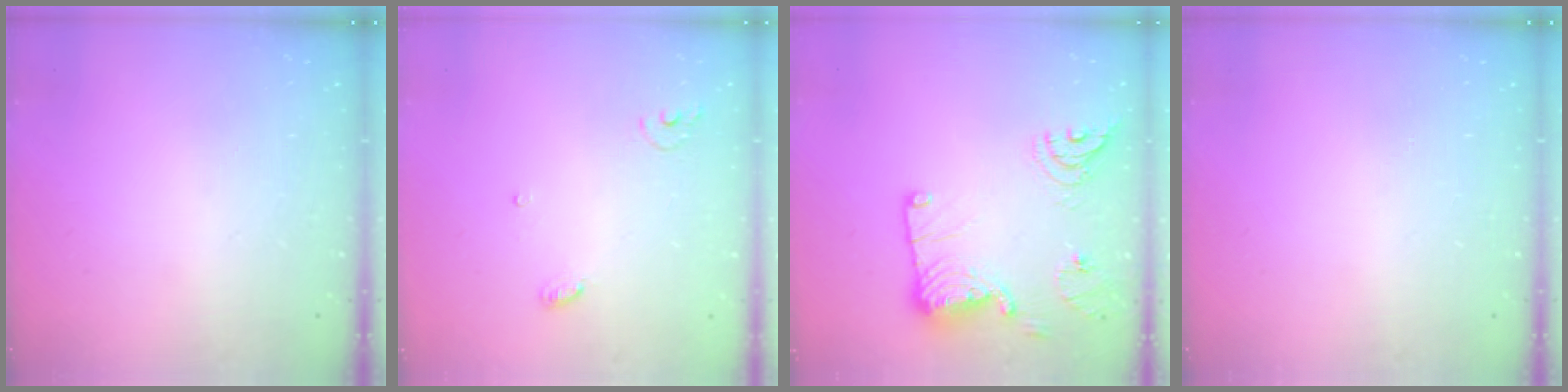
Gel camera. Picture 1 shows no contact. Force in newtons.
{"total": 3.8, "press": 3.8, "slide": 0.2}
{"total": 19.0, "press": 18.6, "slide": 4.0}
{"total": 0.0}